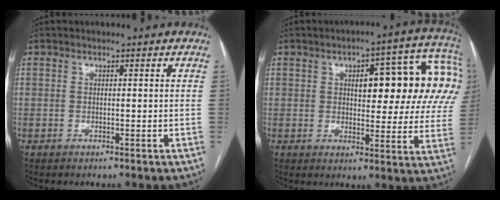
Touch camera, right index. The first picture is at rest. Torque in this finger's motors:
{"motor_torque": [0.82, 0.00, 0.34, 0.12]}